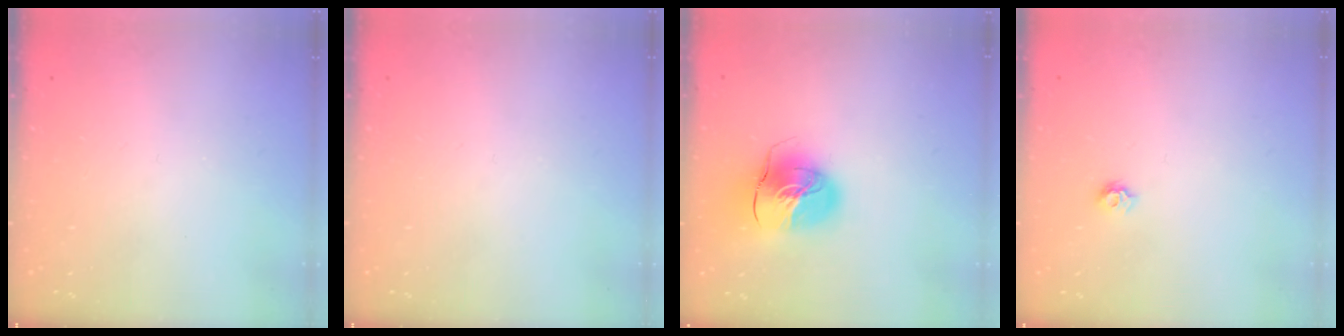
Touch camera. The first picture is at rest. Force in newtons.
{"total": 0.0}
{"total": 13.3, "press": 13.2, "slide": 2.2}
{"total": 5.9, "press": 5.8, "slide": 0.7}